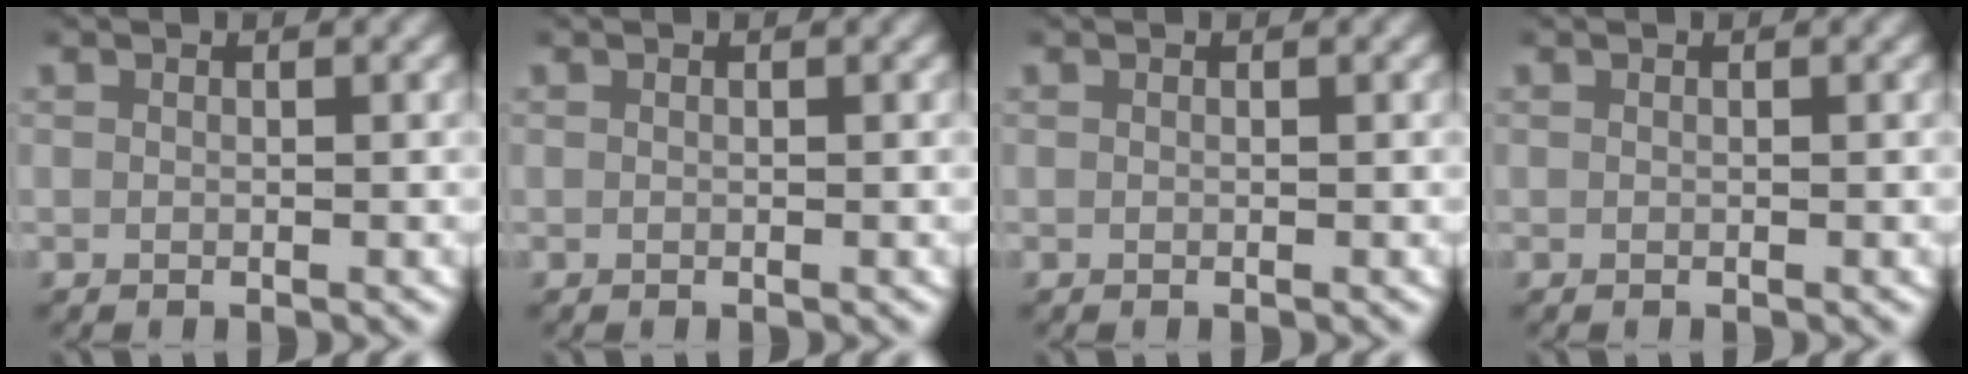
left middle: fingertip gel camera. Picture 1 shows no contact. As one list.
[{"total": 0.0}, {"total": 0.0}, {"total": 0.0}]